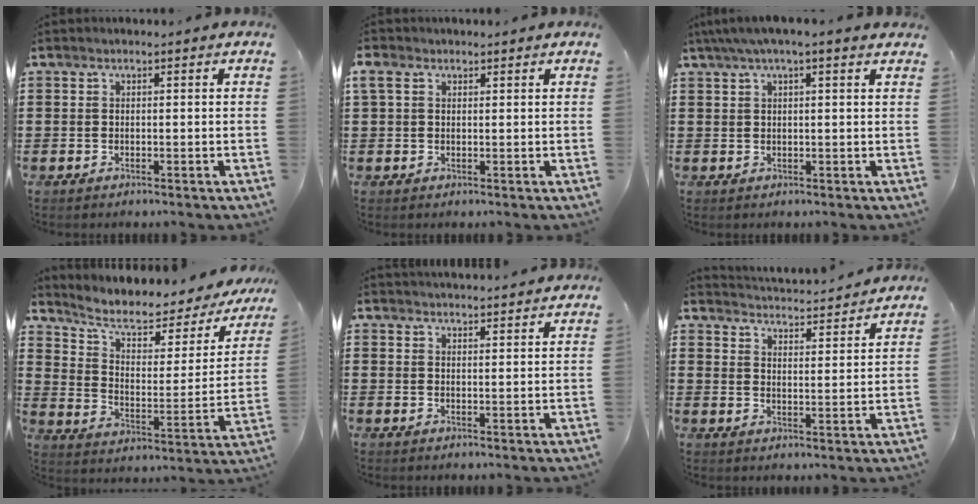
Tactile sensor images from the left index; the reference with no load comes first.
{"total": 2.3, "force": [1.0, 1.4, 1.5], "torque": [-0.035, 0.005, 0.018]}
{"total": 2.7, "force": [1.6, 0.3, 2.2], "torque": [-0.045, 0.004, 0.029]}
{"total": 6.6, "force": [4.4, 2.8, 4.0], "torque": [-0.093, -0.028, 0.071]}
{"total": 2.3, "force": [2.3, -0.4, -0.1], "torque": [-0.005, -0.009, 0.046]}
{"total": 3.6, "force": [3.5, -0.7, 0.1], "torque": [-0.019, -0.032, 0.058]}